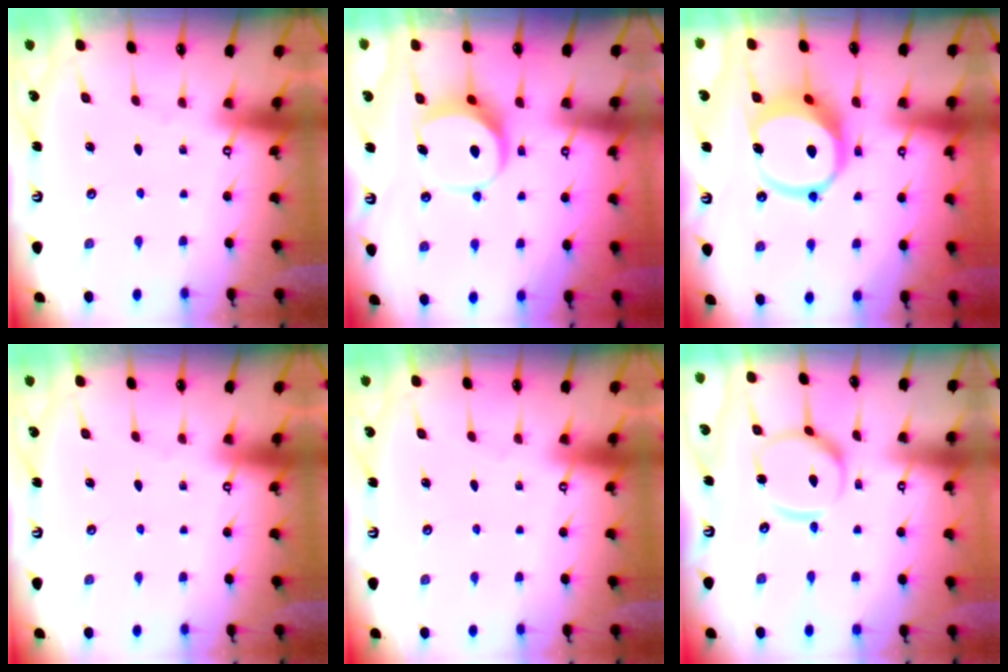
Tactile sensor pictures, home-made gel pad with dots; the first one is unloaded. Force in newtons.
{"total": 9.0, "press": 9.0, "slide": 0.8}
{"total": 11.4, "press": 11.3, "slide": 1.7}
{"total": 0.0}
{"total": 0.0}
{"total": 11.8, "press": 11.8, "slide": 1.1}